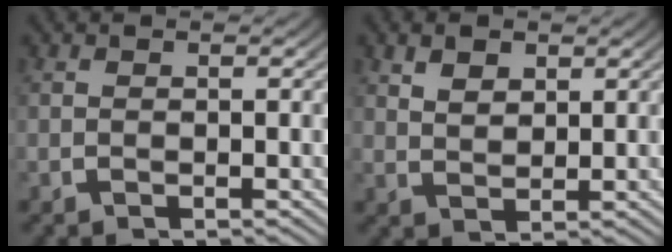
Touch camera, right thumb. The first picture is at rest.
{"total": 2.4, "force": [1.7, 1.2, 1.2], "torque": [-0.016, -0.008, 0.041]}